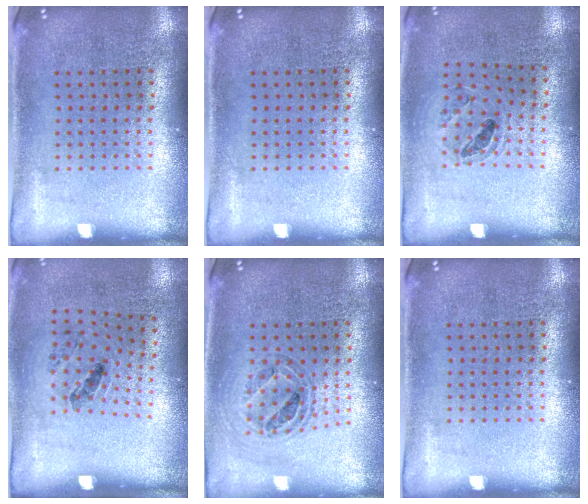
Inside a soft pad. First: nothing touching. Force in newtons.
{"total": 0.0}
{"total": 0.9, "press": 0.9, "slide": 0.1}
{"total": 1.2, "press": 0.7, "slide": 0.9}
{"total": 0.7, "press": 0.7, "slide": 0.0}
{"total": 0.0}